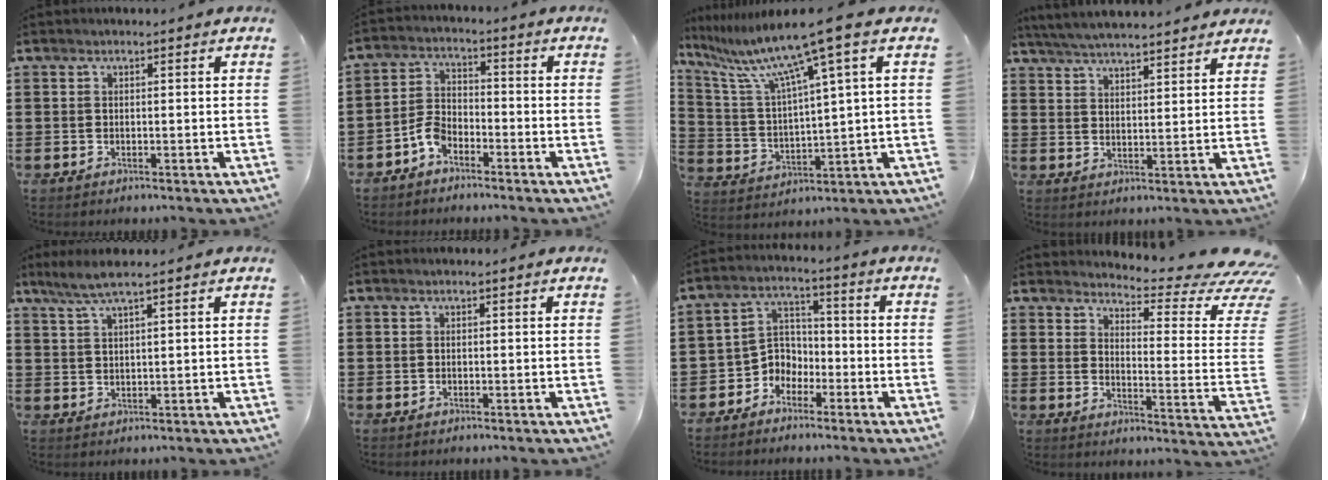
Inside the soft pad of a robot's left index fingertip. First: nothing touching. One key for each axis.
{"total": 4.1, "fx": -3.0, "fy": 2.0, "fz": 1.9, "tx": -0.050, "ty": 0.006, "tz": -0.061}
{"total": 11.2, "fx": 7.3, "fy": -0.2, "fz": 8.5, "tx": -0.198, "ty": -0.040, "tz": 0.110}
{"total": 4.9, "fx": 4.8, "fy": -0.2, "fz": 1.1, "tx": -0.039, "ty": -0.021, "tz": 0.086}
{"total": 3.9, "fx": 2.8, "fy": 0.0, "fz": 2.7, "tx": -0.057, "ty": 0.001, "tz": 0.051}
{"total": 0.0}
{"total": 4.7, "fx": -3.2, "fy": 3.3, "fz": 0.8, "tx": -0.034, "ty": 0.003, "tz": -0.071}
{"total": 6.3, "fx": 5.2, "fy": 0.5, "fz": 3.5, "tx": -0.059, "ty": -0.056, "tz": 0.082}